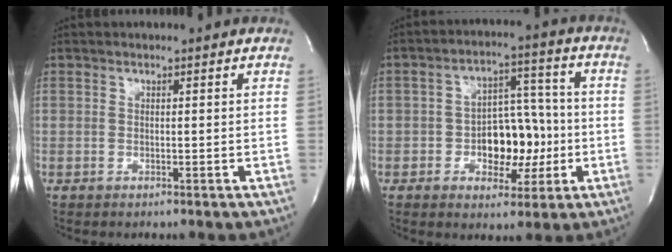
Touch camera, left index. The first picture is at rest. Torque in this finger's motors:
{"motor_torque": [1.07, 0.26, 0.19, 0.03]}